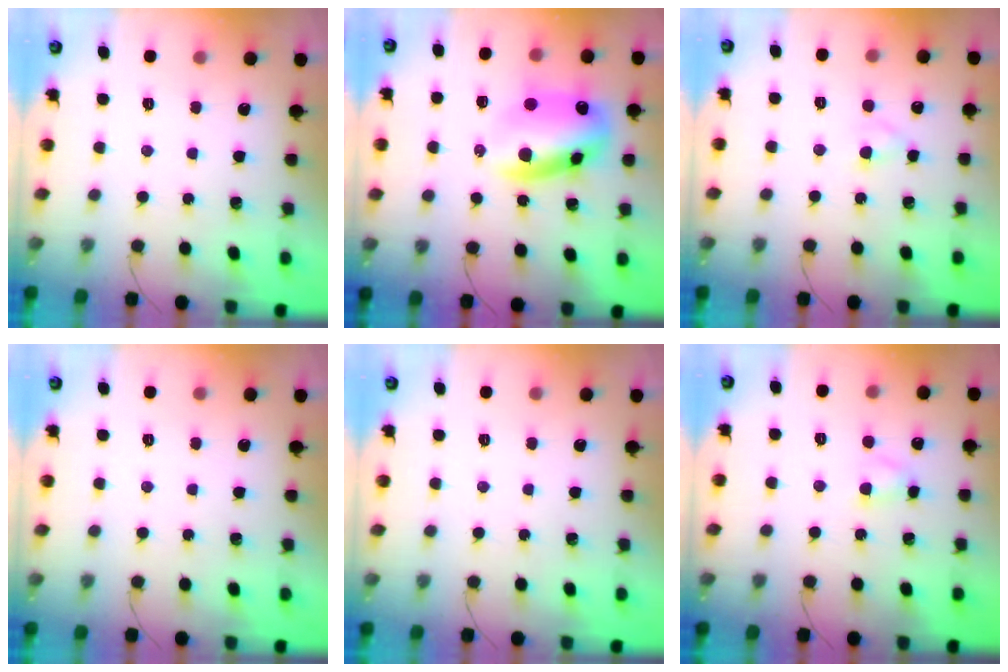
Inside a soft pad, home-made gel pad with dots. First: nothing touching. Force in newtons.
{"total": 13.5, "press": 13.1, "slide": 3.3}
{"total": 1.6, "press": 1.4, "slide": 0.8}
{"total": 0.0}
{"total": 0.0}
{"total": 3.0, "press": 2.7, "slide": 1.2}